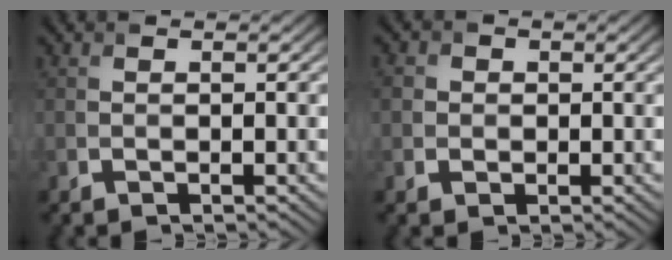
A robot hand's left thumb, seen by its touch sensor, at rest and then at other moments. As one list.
[{"total": 2.2, "force": [0.1, 2.1, 0.4], "torque": [-0.009, 0.005, -0.004]}]